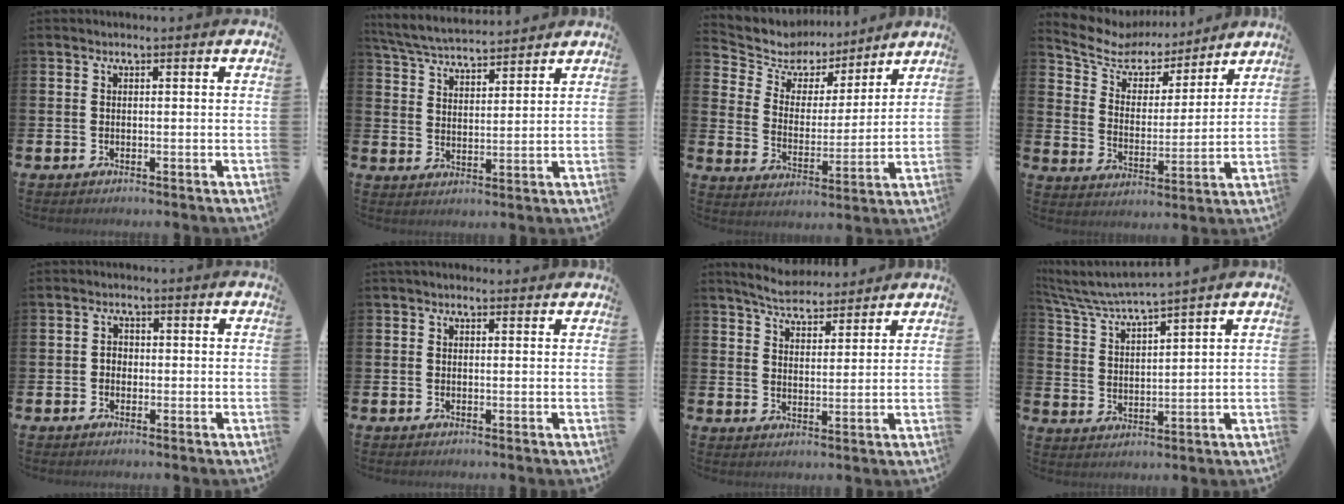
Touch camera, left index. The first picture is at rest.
{"total": 5.5, "force": [5.4, 0.7, 0.7], "torque": [-0.035, -0.031, 0.096]}
{"total": 6.9, "force": [5.9, 3.4, 0.7], "torque": [-0.048, -0.049, 0.100]}
{"total": 7.0, "force": [6.2, 3.0, 1.0], "torque": [-0.060, -0.045, 0.107]}
{"total": 1.6, "force": [-0.2, 1.4, 0.7], "torque": [0.002, 0.003, -0.011]}
{"total": 1.1, "force": [0.8, 0.5, 0.4], "torque": [0.005, 0.001, 0.011]}
{"total": 5.7, "force": [5.6, 1.0, 1.0], "torque": [-0.035, -0.021, 0.102]}
{"total": 5.1, "force": [4.9, -0.4, 1.3], "torque": [-0.048, -0.033, 0.082]}